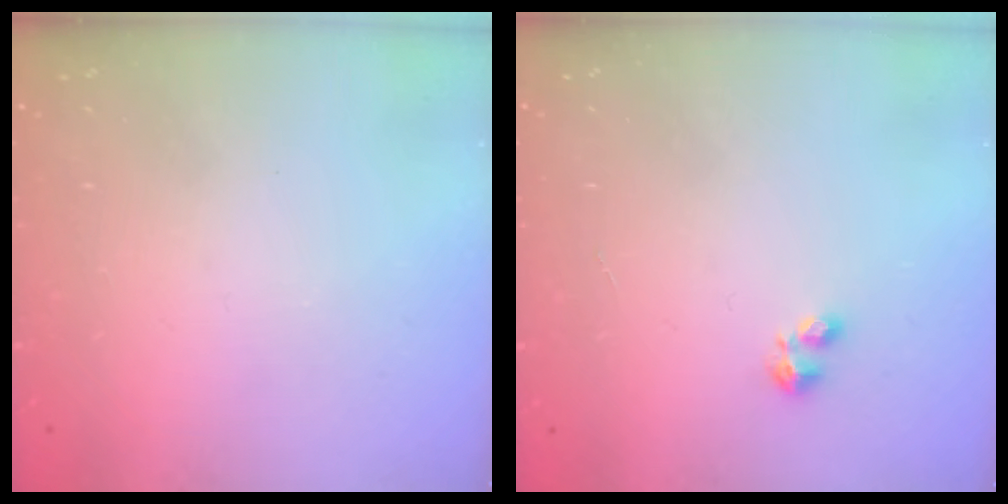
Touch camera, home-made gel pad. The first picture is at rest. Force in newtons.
{"total": 2.2, "press": 2.2, "slide": 0.4}